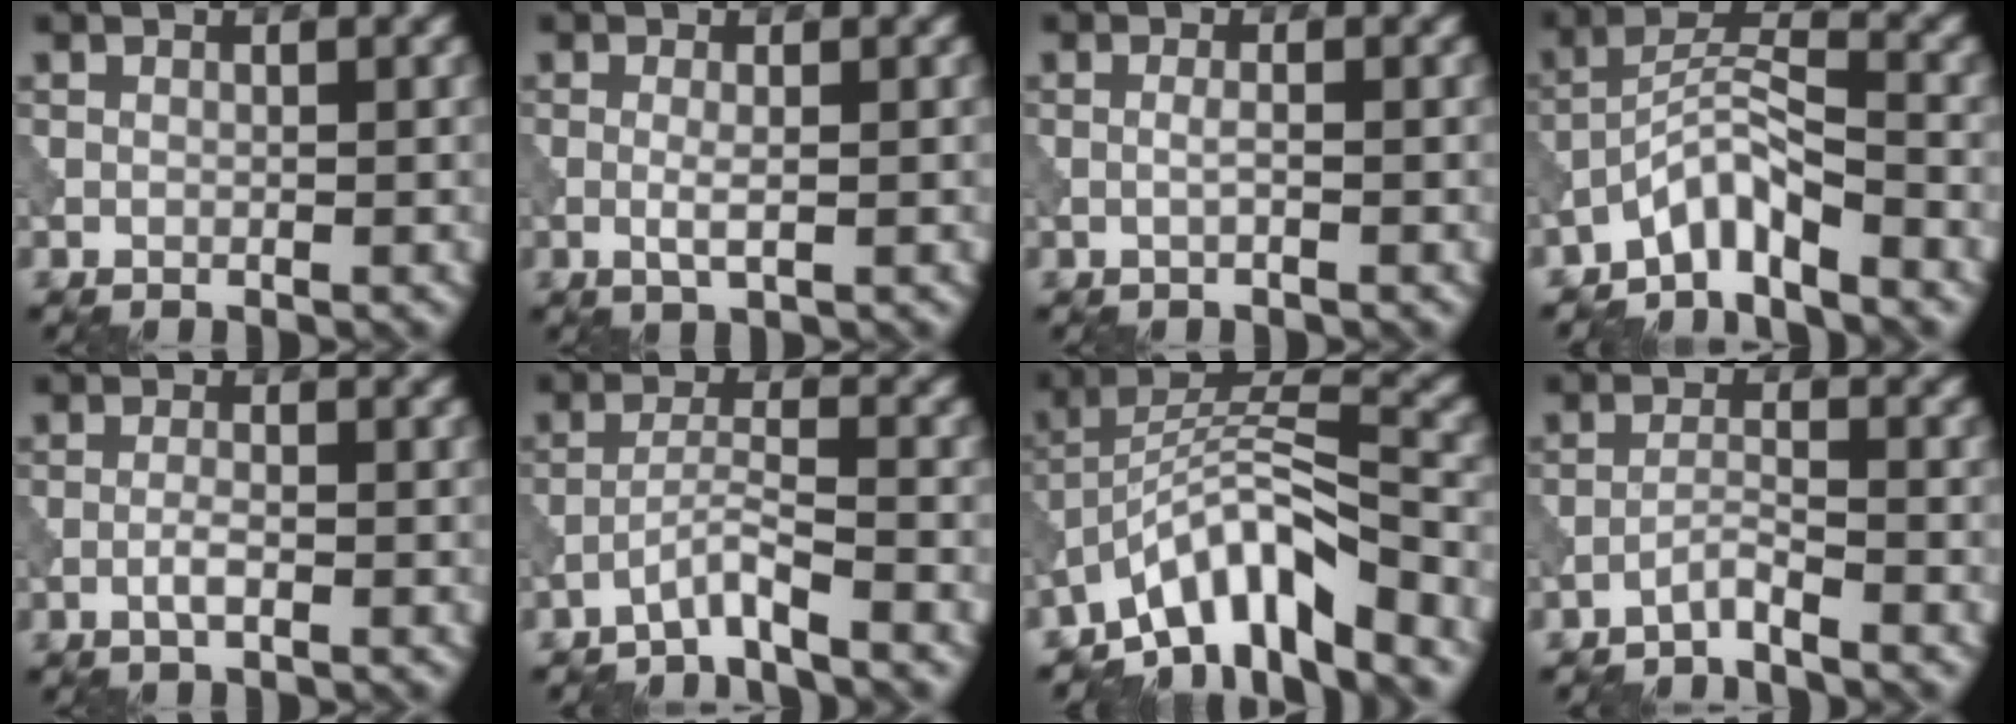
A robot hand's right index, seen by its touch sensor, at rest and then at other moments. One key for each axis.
{"total": 1.4, "fx": -0.2, "fy": 0.2, "fz": 1.4, "tx": -0.030, "ty": -0.002, "tz": -0.006}
{"total": 0.9, "fx": -0.2, "fy": 0.1, "fz": 0.9, "tx": -0.017, "ty": 0.001, "tz": -0.007}
{"total": 4.5, "fx": -3.5, "fy": 0.9, "fz": 2.6, "tx": -0.046, "ty": 0.011, "tz": -0.076}
{"total": 1.4, "fx": -0.6, "fy": 0.3, "fz": 1.3, "tx": -0.026, "ty": 0.002, "tz": -0.015}
{"total": 2.7, "fx": -2.2, "fy": -0.1, "fz": 1.6, "tx": -0.028, "ty": 0.011, "tz": -0.055}
{"total": 9.0, "fx": -6.3, "fy": 2.5, "fz": 6.0, "tx": -0.089, "ty": 0.011, "tz": -0.123}
{"total": 1.8, "fx": -1.7, "fy": 0.0, "fz": 0.8, "tx": -0.012, "ty": 0.006, "tz": -0.041}